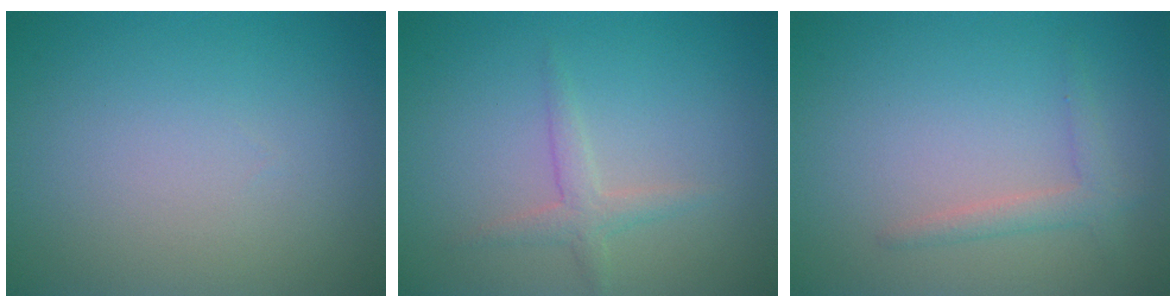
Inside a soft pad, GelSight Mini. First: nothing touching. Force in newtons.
{"total": 1.7, "press": 1.7, "slide": 0.1}
{"total": 1.6, "press": 1.6, "slide": 0.0}